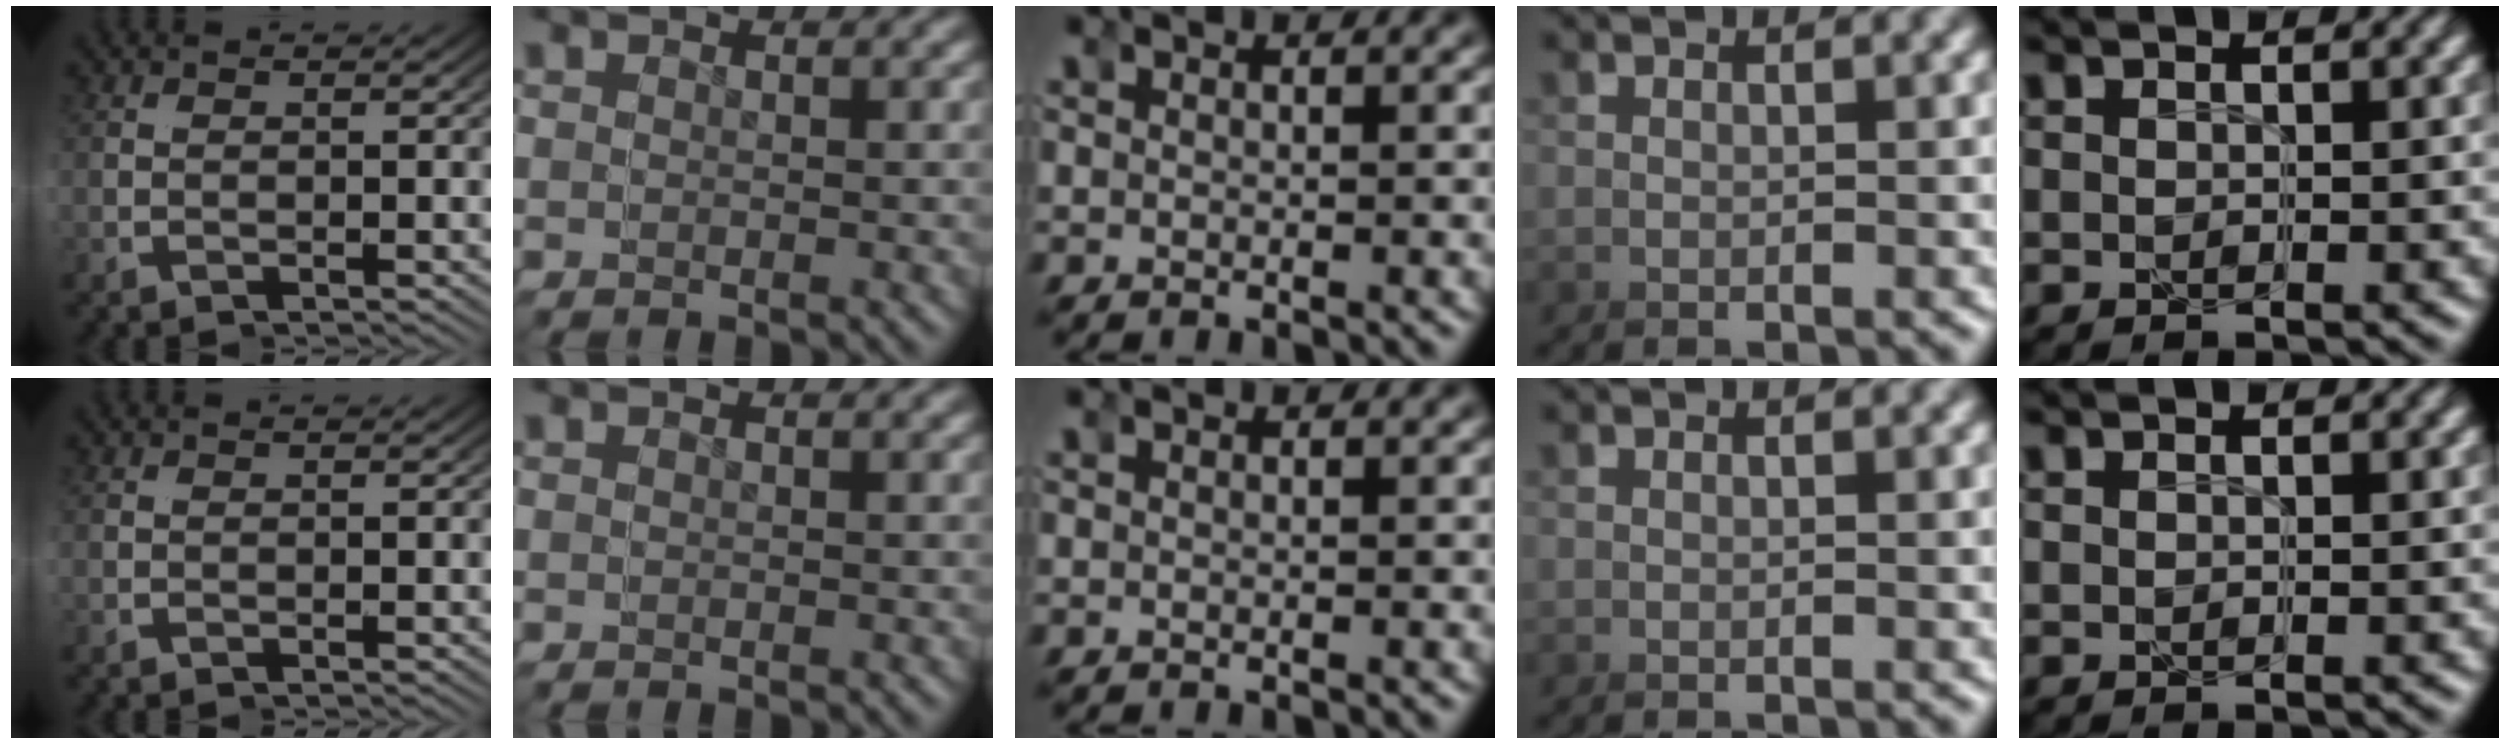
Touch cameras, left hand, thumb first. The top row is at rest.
{}